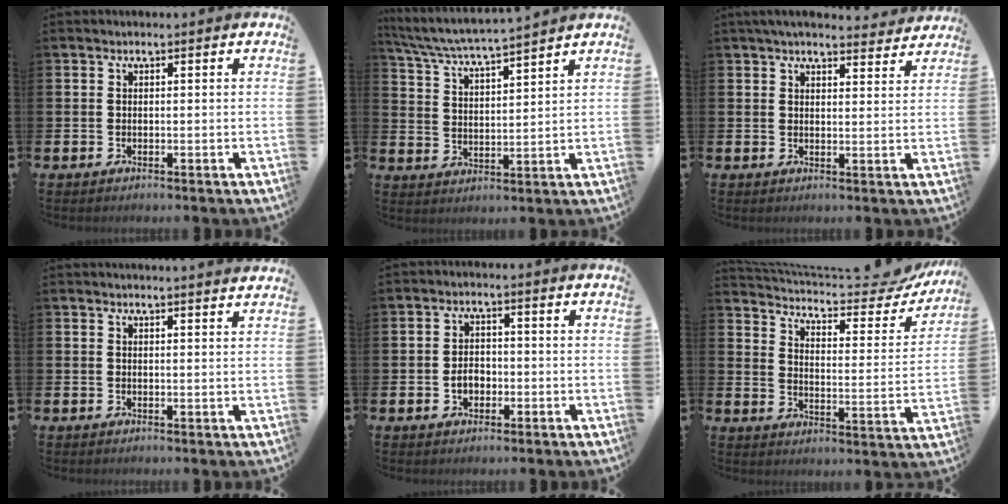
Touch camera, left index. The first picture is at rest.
{"total": 5.5, "force": [5.3, -0.2, 1.4], "torque": [-0.052, -0.035, 0.091]}
{"total": 4.4, "force": [4.2, 0.6, 1.1], "torque": [-0.029, -0.016, 0.076]}
{"total": 1.7, "force": [1.7, -0.3, -0.1], "torque": [0.010, -0.014, 0.029]}
{"total": 2.8, "force": [-0.9, 2.1, 1.6], "torque": [-0.022, 0.001, -0.023]}
{"total": 5.7, "force": [5.2, 1.5, 1.9], "torque": [-0.054, -0.047, 0.080]}